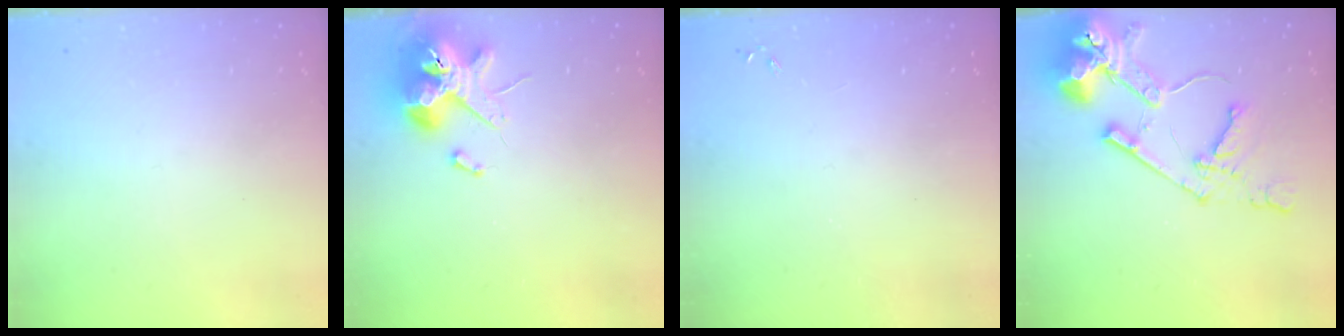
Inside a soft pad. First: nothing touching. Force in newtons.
{"total": 12.4, "press": 12.2, "slide": 1.8}
{"total": 0.0}
{"total": 15.5, "press": 15.3, "slide": 2.0}